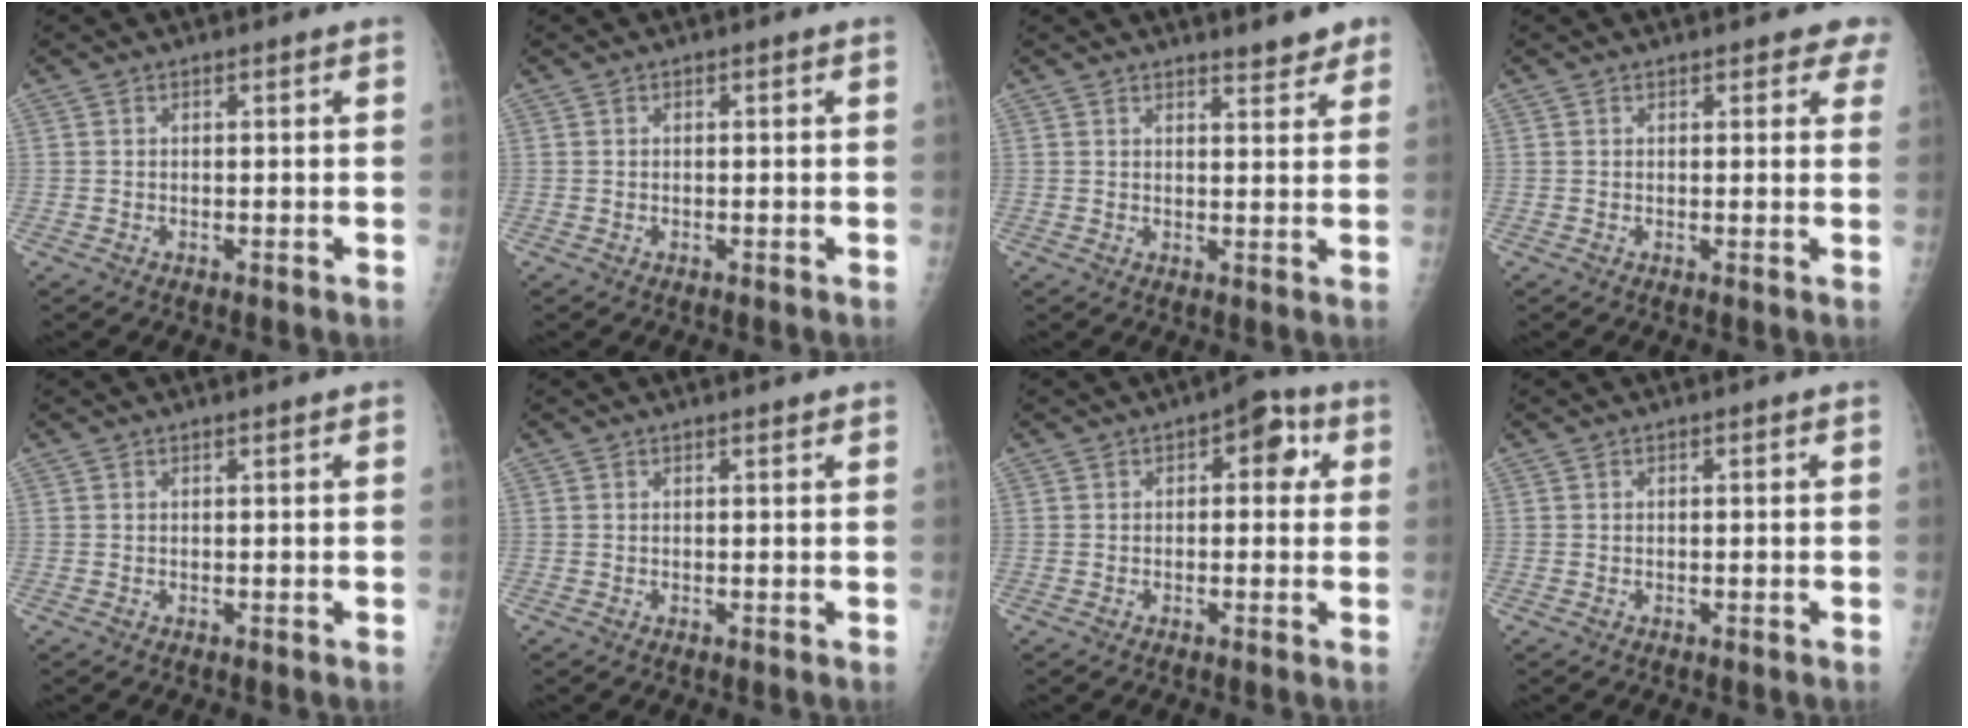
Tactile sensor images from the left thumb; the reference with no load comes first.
{"total": 0.0}
{"total": 3.6, "force": [3.1, 0.9, 1.7], "torque": [-0.008, -0.022, 0.039]}
{"total": 3.3, "force": [2.6, 1.5, 1.3], "torque": [0.016, -0.007, 0.017]}
{"total": 0.0}
{"total": 0.7, "force": [0.6, 0.1, 0.4], "torque": [-0.005, -0.001, 0.008]}
{"total": 5.8, "force": [1.4, 3.4, 4.5], "torque": [-0.021, 0.010, 0.006]}
{"total": 0.0}